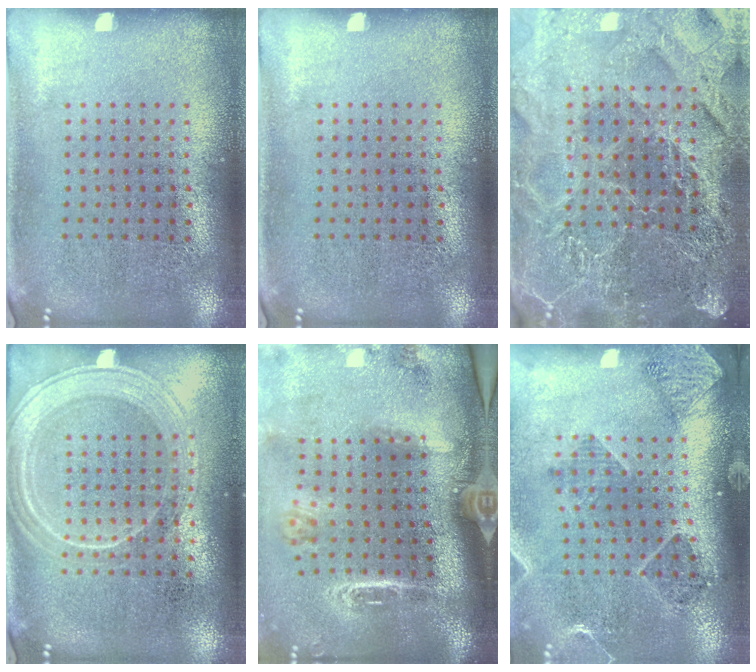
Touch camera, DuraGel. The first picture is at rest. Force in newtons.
{"total": 0.0}
{"total": 5.6, "press": 5.0, "slide": 2.5}
{"total": 1.9, "press": 1.8, "slide": 0.5}
{"total": 3.0, "press": 2.1, "slide": 2.1}
{"total": 1.5, "press": 1.5, "slide": 0.2}